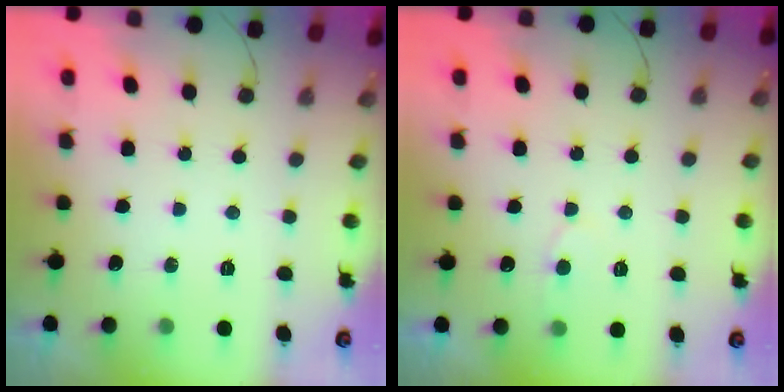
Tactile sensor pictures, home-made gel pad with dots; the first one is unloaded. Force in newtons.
{"total": 4.9, "press": 4.9, "slide": 0.4}